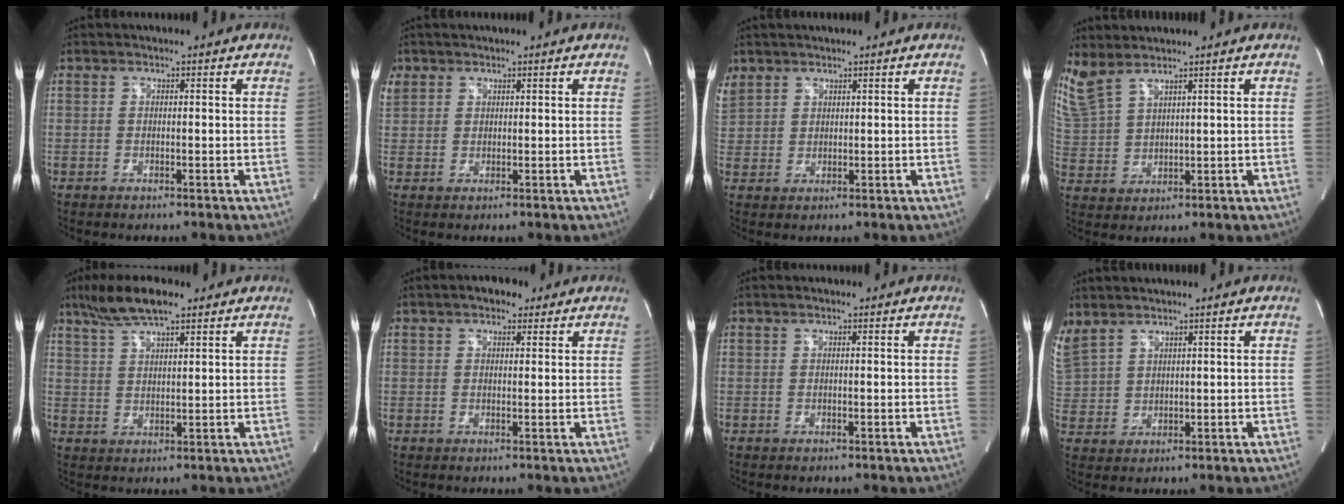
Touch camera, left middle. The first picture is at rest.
{"total": 6.4, "force": [2.6, 5.5, 2.0], "torque": [-0.086, 0.025, 0.059]}
{"total": 7.8, "force": [4.2, 6.2, 2.2], "torque": [-0.093, 0.024, 0.096]}
{"total": 7.3, "force": [6.2, 2.1, 3.3], "torque": [-0.098, 0.006, 0.150]}
{"total": 8.1, "force": [6.0, 1.6, 5.3], "torque": [-0.107, 0.018, 0.109]}
{"total": 4.0, "force": [2.6, 2.0, 2.3], "torque": [-0.037, 0.016, 0.040]}
{"total": 0.5, "force": [0.4, 0.1, 0.4], "torque": [-0.009, 0.007, 0.007]}
{"total": 7.8, "force": [5.7, 4.6, 2.7], "torque": [-0.097, 0.012, 0.134]}